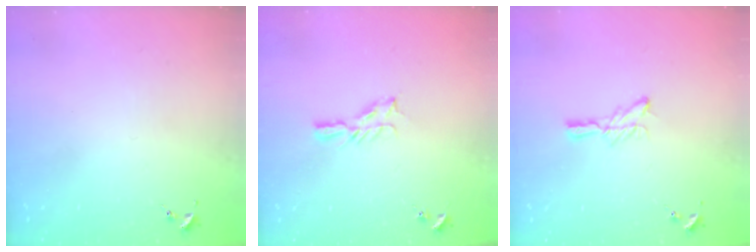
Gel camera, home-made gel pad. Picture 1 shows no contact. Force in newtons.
{"total": 4.7, "press": 4.7, "slide": 0.5}
{"total": 6.1, "press": 6.0, "slide": 0.7}